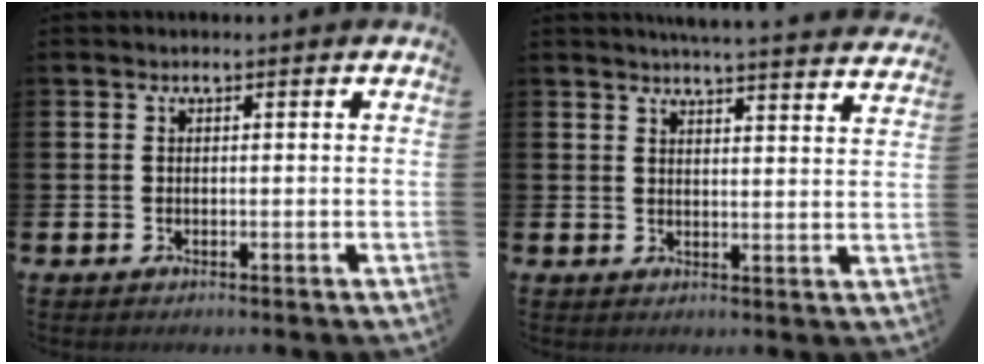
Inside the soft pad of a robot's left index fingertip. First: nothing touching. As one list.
[{"total": 4.9, "force": [4.8, -0.7, 0.7], "torque": [-0.014, -0.033, 0.083]}]